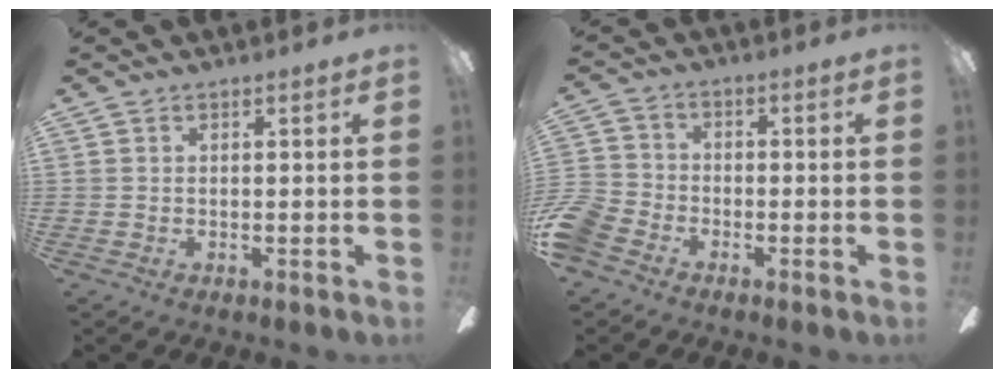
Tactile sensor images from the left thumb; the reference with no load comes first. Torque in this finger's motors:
{"motor_torque": [-0.35, 0.51, -0.06, 0.15, 0.02]}